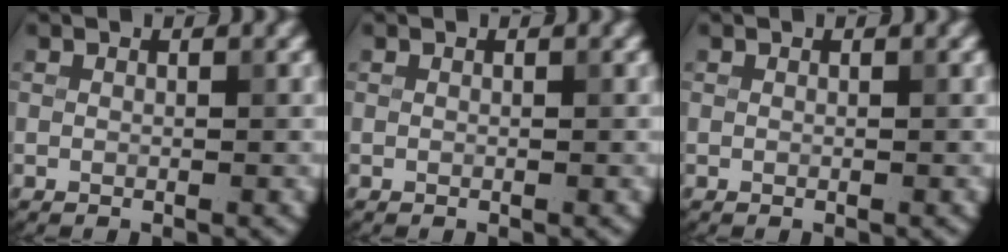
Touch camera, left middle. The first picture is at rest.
{"total": 0.0}
{"total": 0.0}